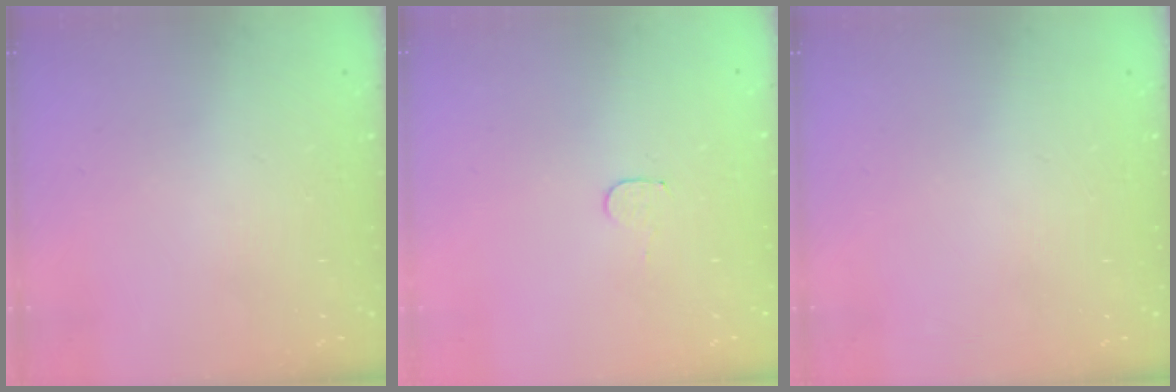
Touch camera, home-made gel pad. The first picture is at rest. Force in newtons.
{"total": 3.7, "press": 3.7, "slide": 0.3}
{"total": 0.0}